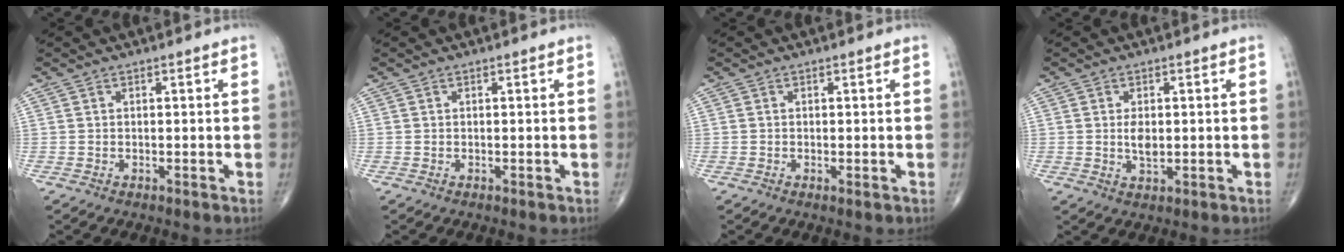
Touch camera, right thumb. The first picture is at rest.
{"total": 0.0}
{"total": 0.5, "force": [-0.1, 0.2, 0.5], "torque": [-0.011, -0.003, -0.003]}
{"total": 3.3, "force": [0.2, 1.7, 2.8], "torque": [-0.049, -0.007, 0.007]}